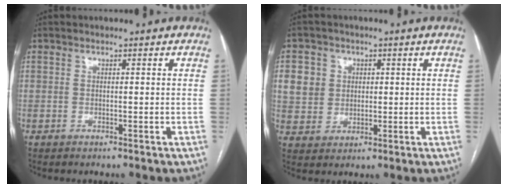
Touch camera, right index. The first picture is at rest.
{"total": 6.7, "force": [1.7, 6.3, 1.8], "torque": [-0.036, 0.019, 0.040]}